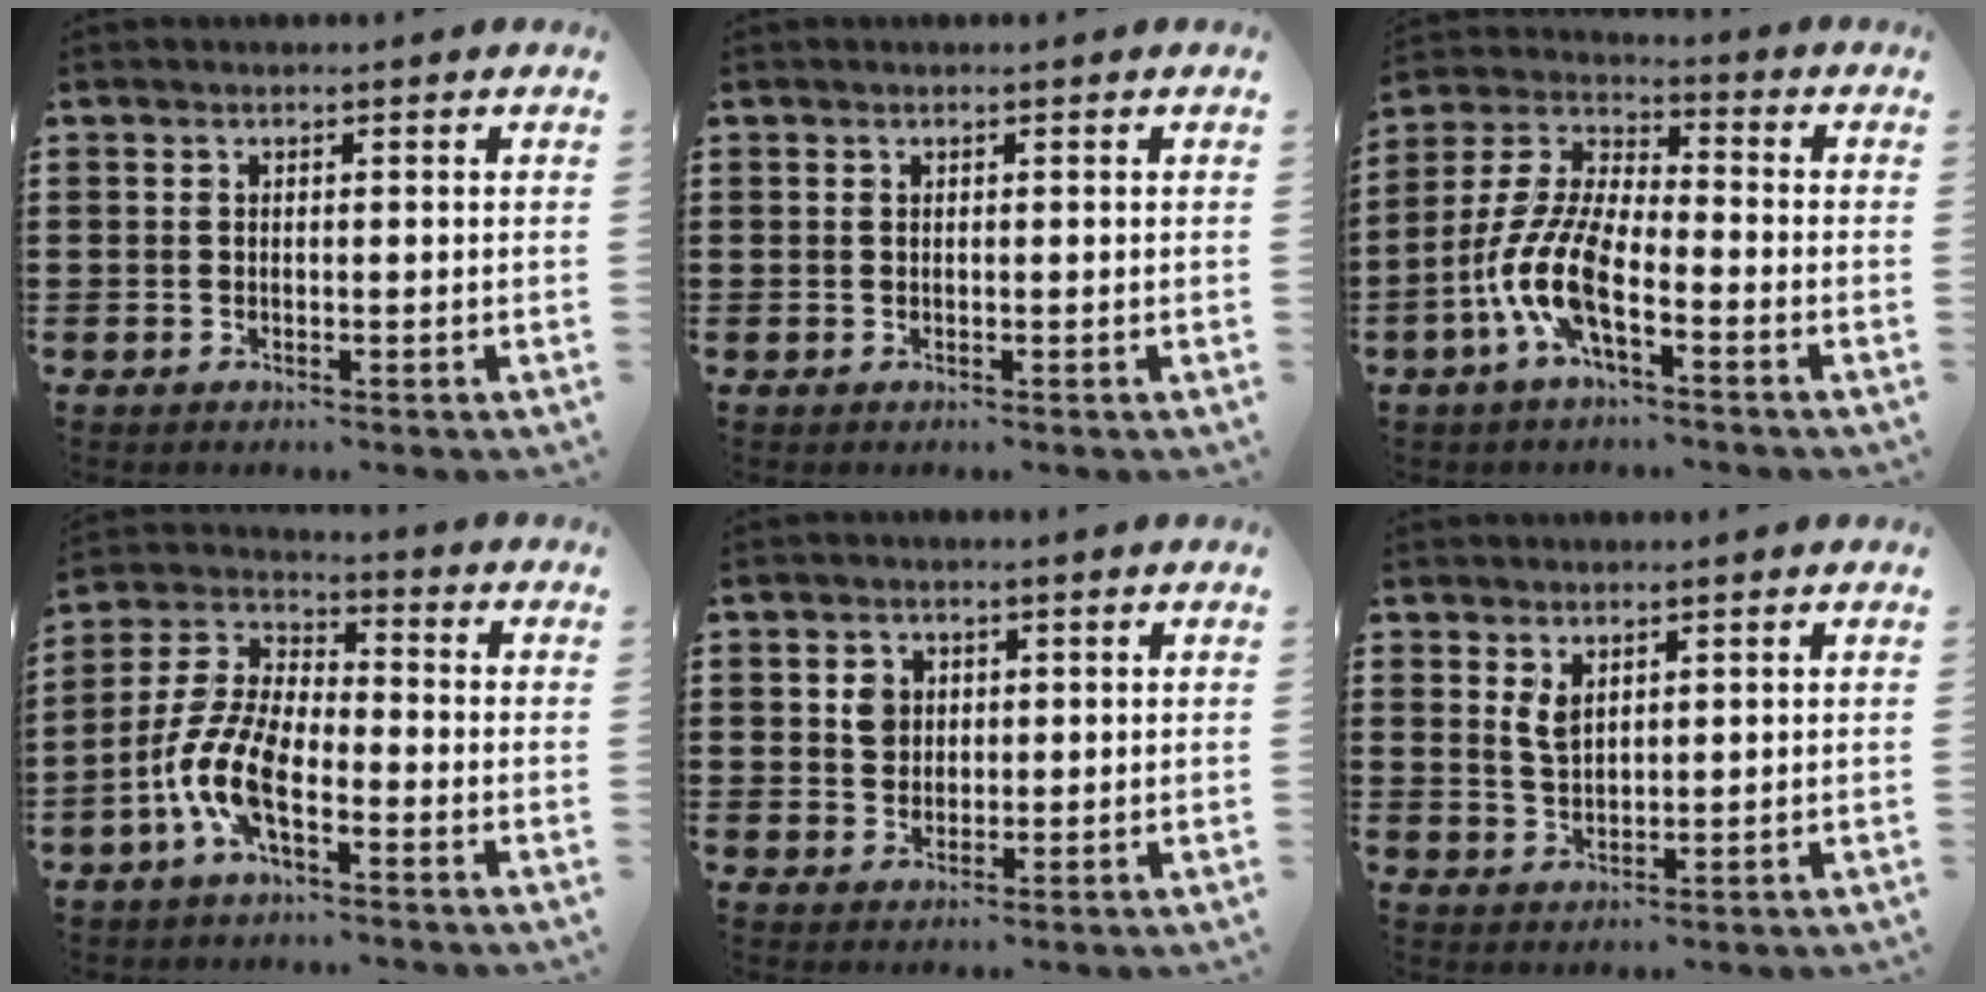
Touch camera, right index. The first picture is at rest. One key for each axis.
{"total": 0.0}
{"total": 10.1, "fx": -4.5, "fy": 3.3, "fz": 8.4, "tx": -0.209, "ty": -0.013, "tz": -0.091}
{"total": 9.6, "fx": -4.2, "fy": 3.8, "fz": 7.7, "tx": -0.199, "ty": -0.011, "tz": -0.085}
{"total": 2.9, "fx": 0.8, "fy": 2.5, "fz": 1.3, "tx": -0.034, "ty": 0.010, "tz": 0.014}
{"total": 2.6, "fx": 1.6, "fy": 1.3, "fz": 1.6, "tx": -0.036, "ty": 0.003, "tz": 0.030}